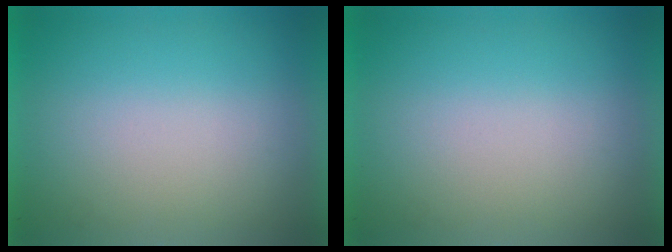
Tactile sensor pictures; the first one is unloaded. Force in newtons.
{"total": 0.0}